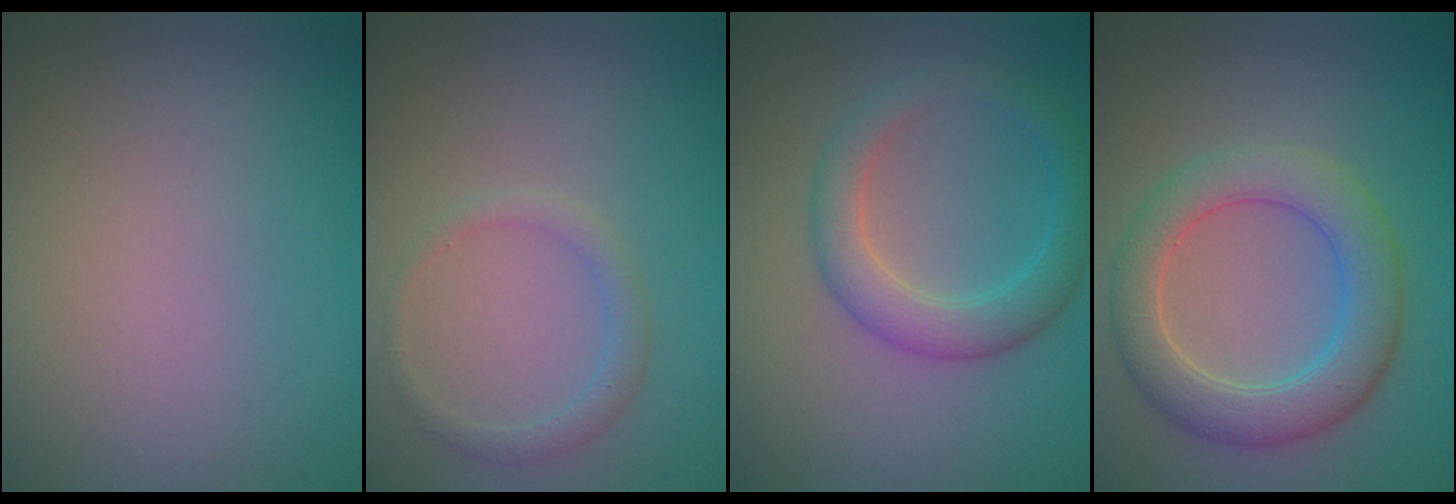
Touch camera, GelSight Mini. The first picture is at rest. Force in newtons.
{"total": 1.5, "press": 1.5, "slide": 0.1}
{"total": 3.7, "press": 3.7, "slide": 0.3}
{"total": 5.3, "press": 5.2, "slide": 0.4}